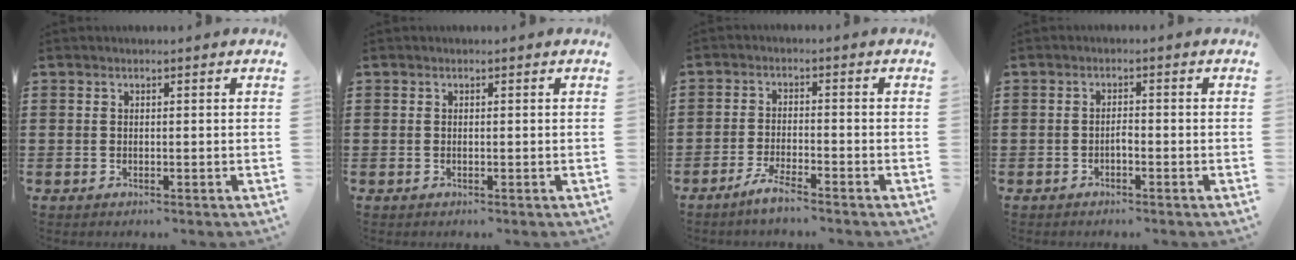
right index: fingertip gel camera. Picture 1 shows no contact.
{"total": 0.0}
{"total": 3.5, "force": [-3.0, -0.1, 1.8], "torque": [-0.045, -0.004, -0.059]}
{"total": 1.2, "force": [-0.7, 0.3, 0.9], "torque": [-0.021, -0.002, -0.013]}